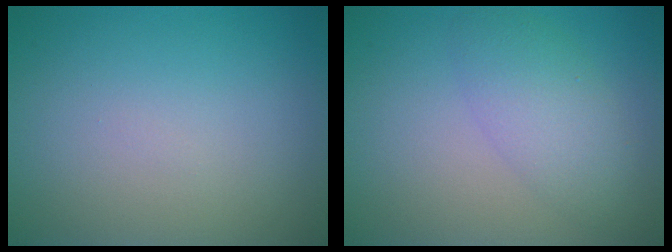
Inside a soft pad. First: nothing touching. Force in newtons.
{"total": 3.7, "press": 3.7, "slide": 0.0}